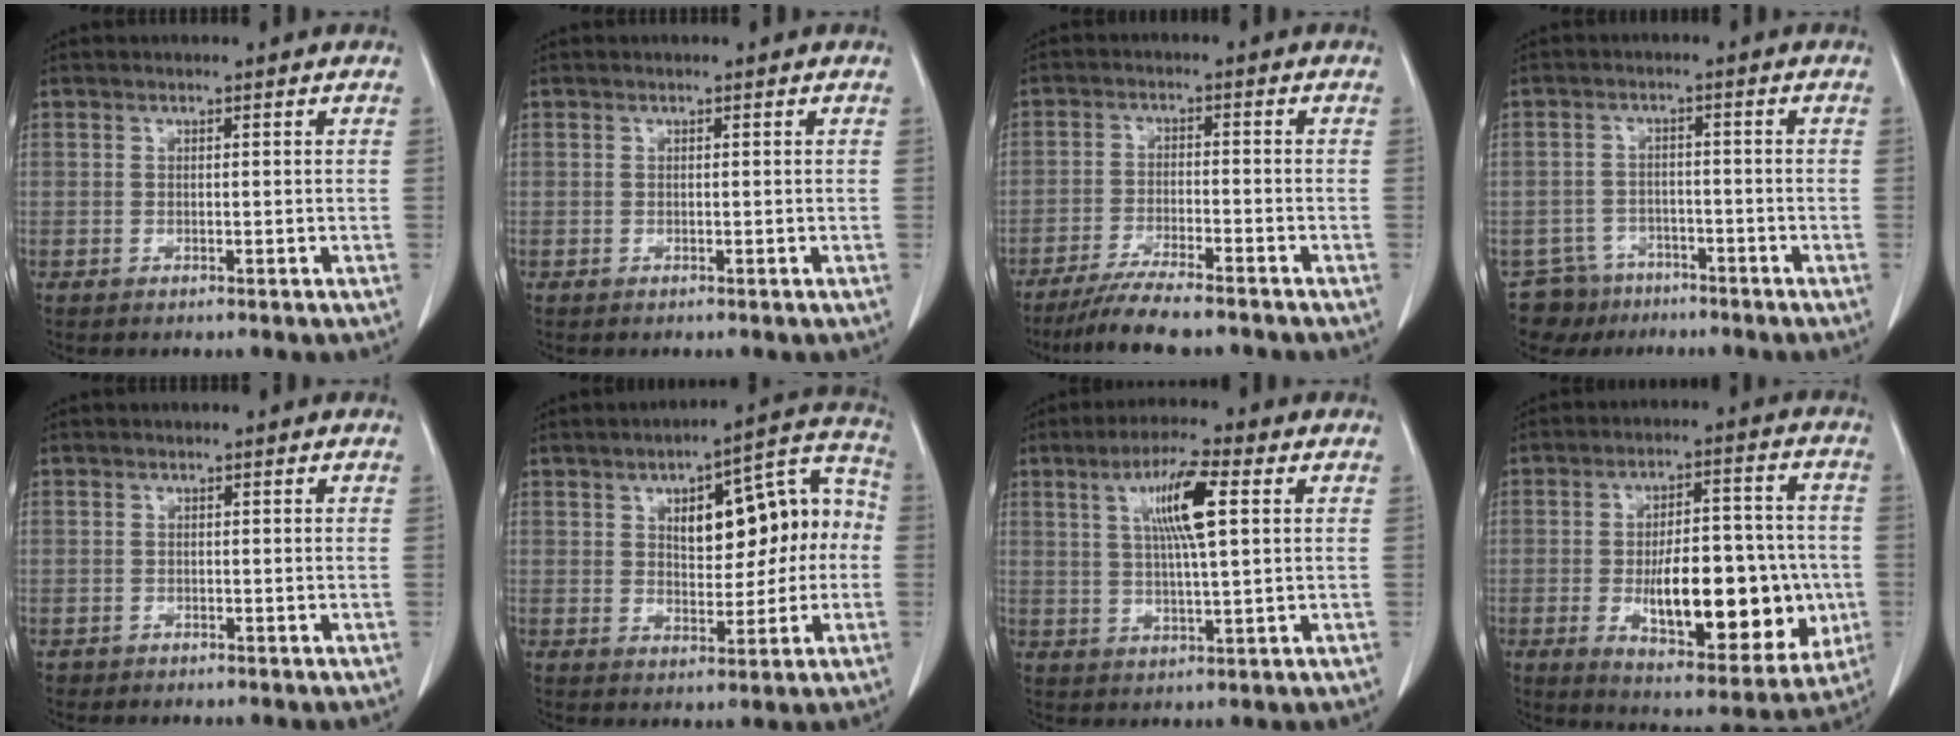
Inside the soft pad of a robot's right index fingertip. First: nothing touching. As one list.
[{"total": 0.0}, {"total": 9.1, "force": [-7.8, 0.7, 4.7], "torque": [-0.077, -0.023, -0.128]}, {"total": 5.9, "force": [-4.4, 3.9, -0.5], "torque": [0.014, 0.010, -0.073]}, {"total": 0.8, "force": [-0.4, 0.7, -0.1], "torque": [-0.007, 0.005, -0.009]}, {"total": 13.7, "force": [1.2, 5.9, 12.3], "torque": [-0.156, 0.048, 0.027]}, {"total": 8.9, "force": [2.8, 0.9, 8.4], "torque": [-0.154, 0.008, 0.049]}, {"total": 18.9, "force": [-3.2, 7.5, 17.1], "torque": [-0.248, 0.011, -0.028]}]